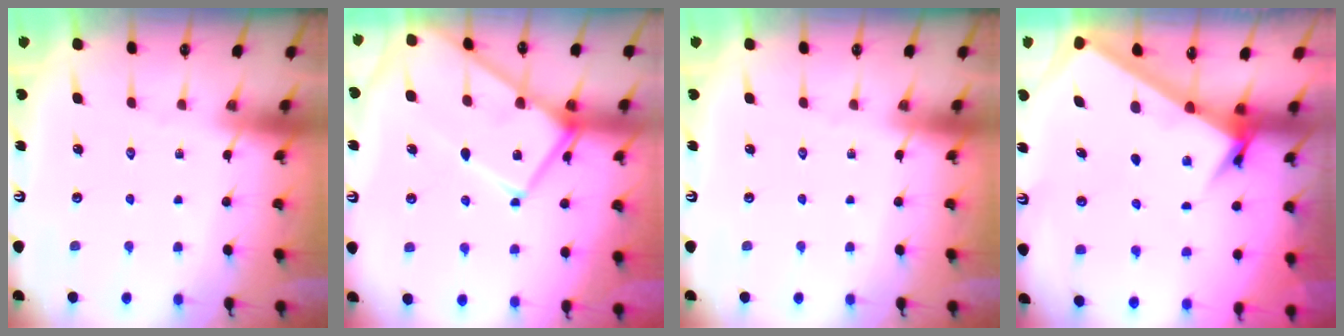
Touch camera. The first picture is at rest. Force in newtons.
{"total": 14.6, "press": 14.5, "slide": 1.8}
{"total": 0.0}
{"total": 4.6, "press": 4.6, "slide": 0.5}